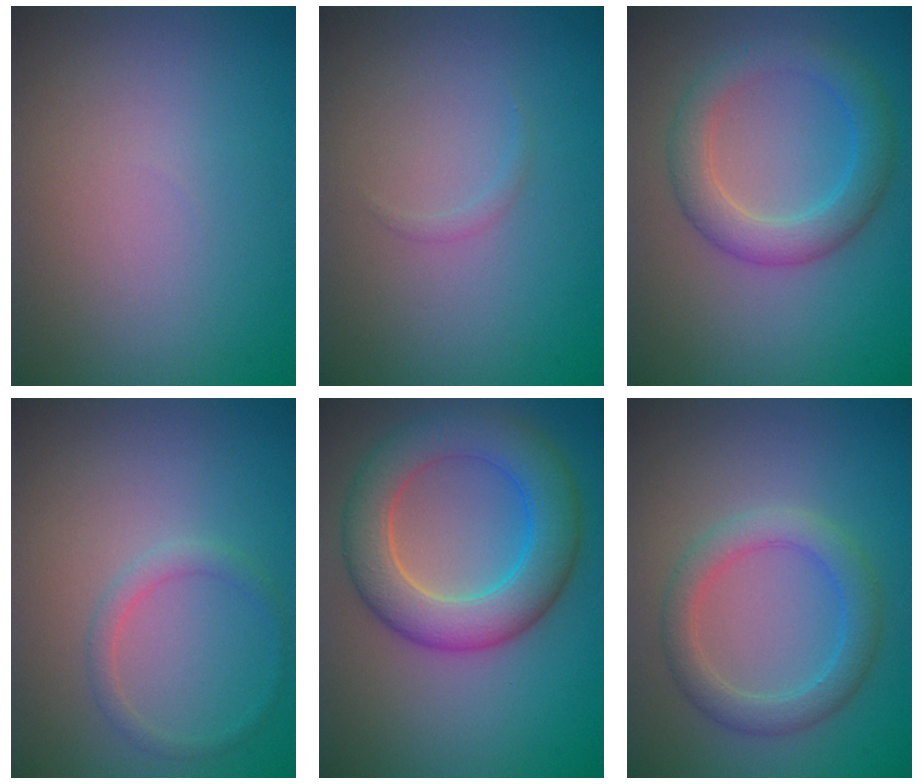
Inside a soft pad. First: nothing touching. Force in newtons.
{"total": 0.5, "press": 0.5, "slide": 0.0}
{"total": 3.9, "press": 3.9, "slide": 0.1}
{"total": 1.3, "press": 1.3, "slide": 0.1}
{"total": 6.8, "press": 6.8, "slide": 0.4}
{"total": 3.4, "press": 3.4, "slide": 0.0}